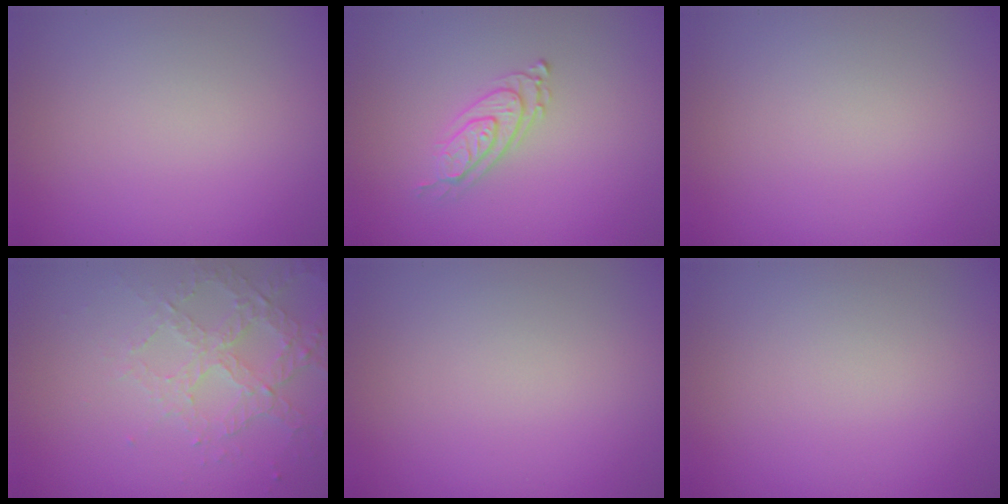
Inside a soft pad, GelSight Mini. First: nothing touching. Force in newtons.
{"total": 2.4, "press": 2.0, "slide": 1.4}
{"total": 0.0}
{"total": 3.4, "press": 3.3, "slide": 0.8}
{"total": 0.0}
{"total": 0.0}